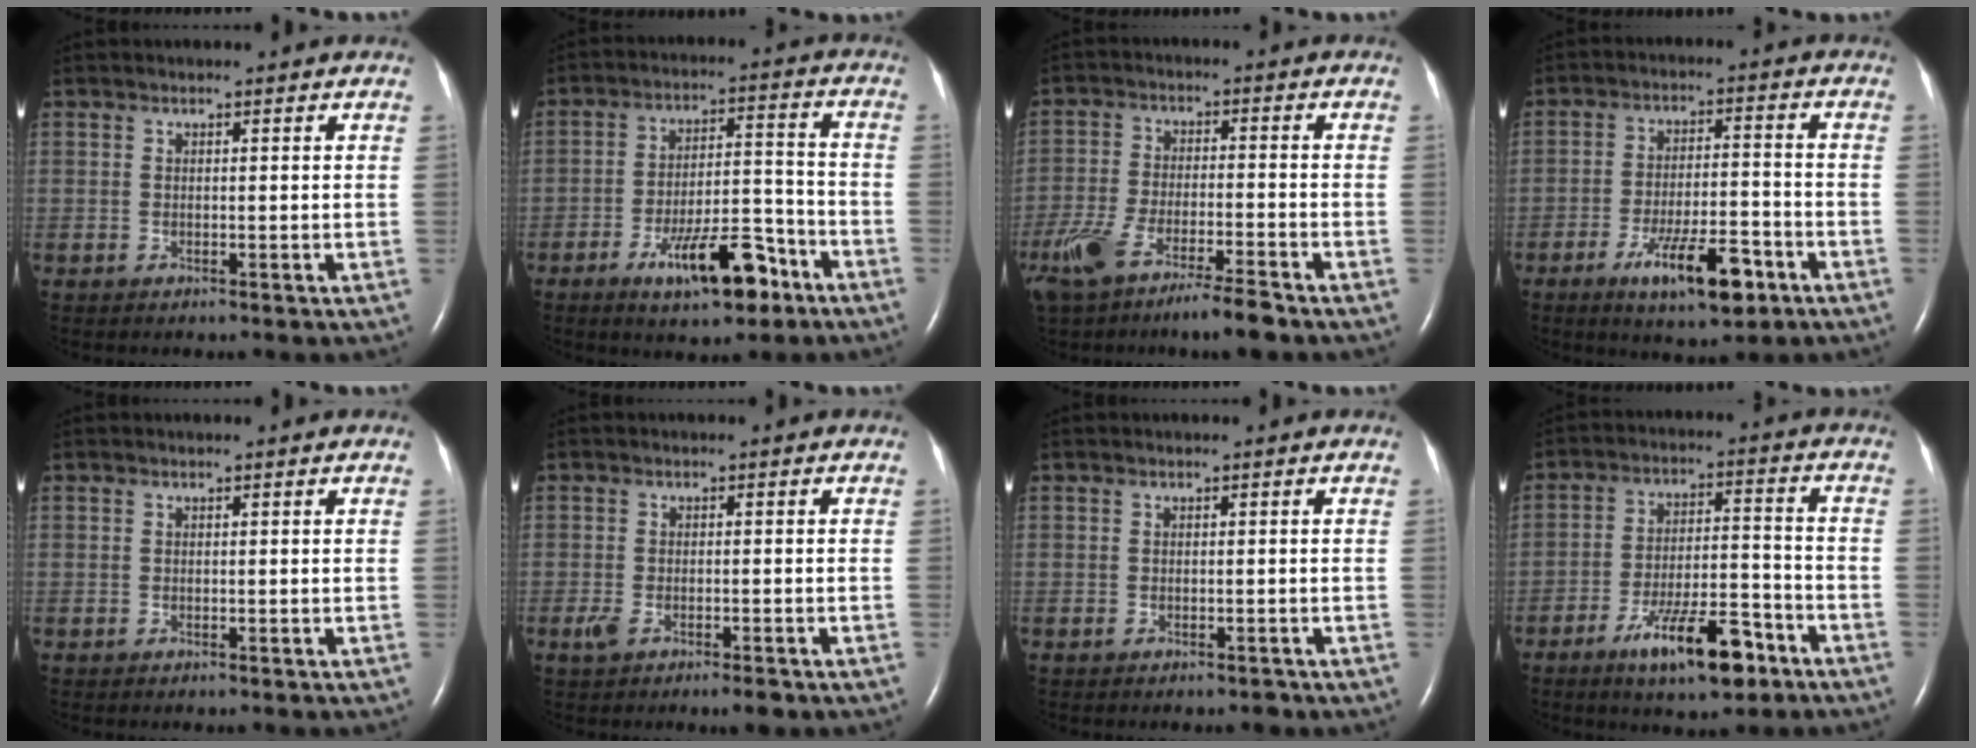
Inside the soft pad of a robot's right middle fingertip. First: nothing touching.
{"total": 11.4, "force": [-6.8, 3.4, 8.5], "torque": [-0.140, 0.009, -0.105]}
{"total": 10.6, "force": [-7.6, 1.2, 7.3], "torque": [-0.143, -0.018, -0.135]}
{"total": 10.3, "force": [-5.8, 2.5, 8.2], "torque": [-0.143, -0.007, -0.089]}
{"total": 0.0}
{"total": 3.7, "force": [-2.1, 1.1, 2.8], "torque": [-0.058, -0.005, -0.033]}
{"total": 0.9, "force": [-0.6, 0.4, 0.4], "torque": [-0.008, -0.001, -0.006]}
{"total": 11.8, "force": [-7.3, 2.9, 8.9], "torque": [-0.151, -0.001, -0.116]}